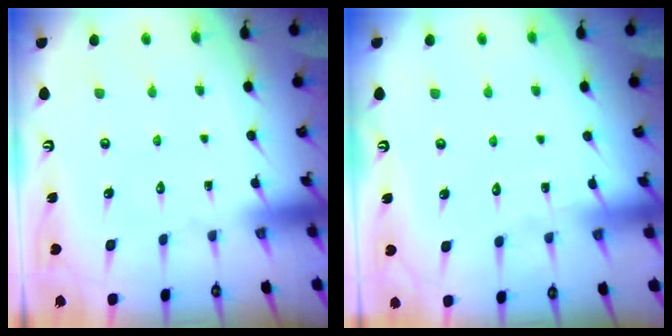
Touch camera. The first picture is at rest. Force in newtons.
{"total": 2.7, "press": 2.7, "slide": 0.2}